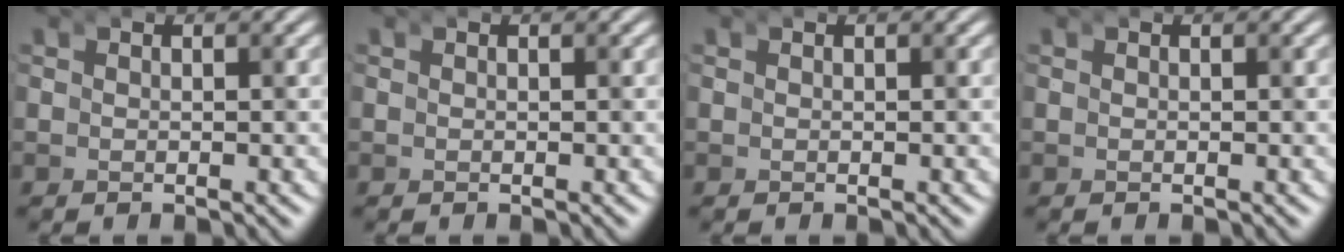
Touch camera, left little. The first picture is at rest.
{"total": 0.0}
{"total": 0.0}
{"total": 0.0}